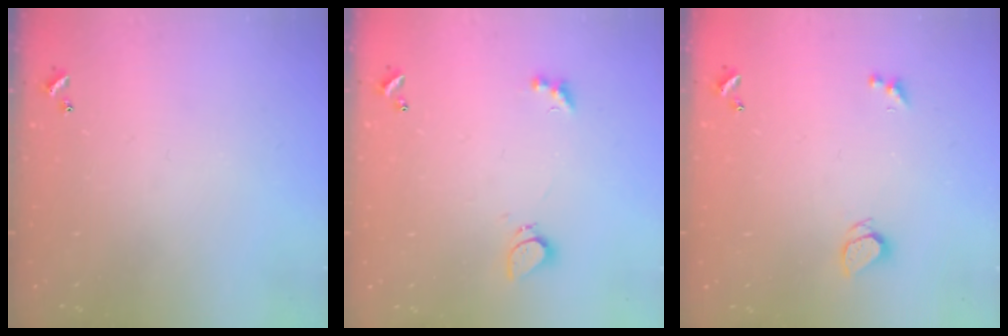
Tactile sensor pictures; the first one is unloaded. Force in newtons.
{"total": 4.0, "press": 3.9, "slide": 0.7}
{"total": 1.8, "press": 1.7, "slide": 0.5}